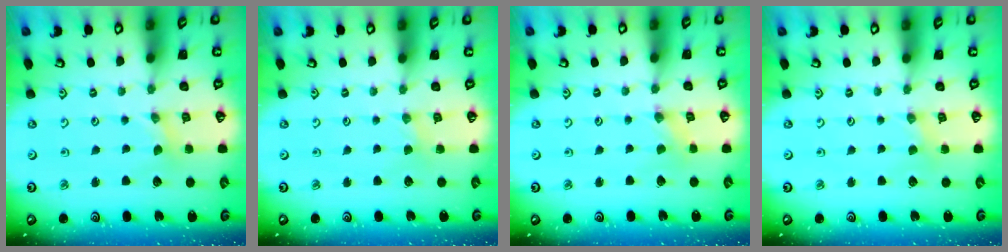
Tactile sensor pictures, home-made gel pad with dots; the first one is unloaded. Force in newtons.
{"total": 1.2, "press": 1.2, "slide": 0.3}
{"total": 0.0}
{"total": 0.8, "press": 0.8, "slide": 0.2}